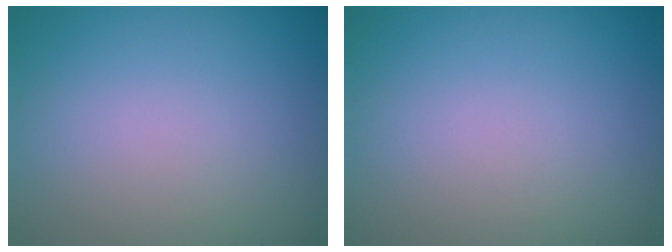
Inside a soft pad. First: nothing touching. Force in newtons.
{"total": 0.0}